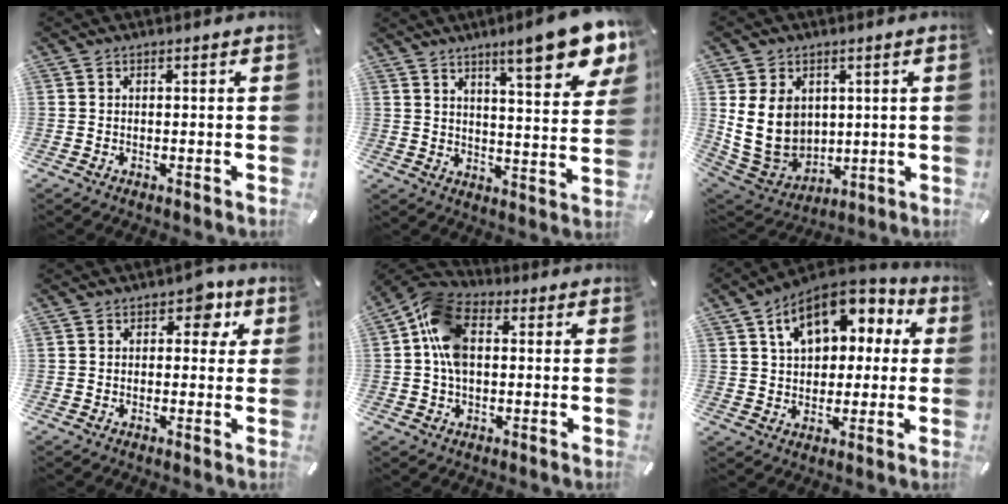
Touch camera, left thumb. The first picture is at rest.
{"total": 14.6, "force": [10.2, 3.2, 10.0], "torque": [-0.142, -0.062, 0.162]}
{"total": 12.7, "force": [2.3, 10.9, 6.2], "torque": [-0.140, -0.021, 0.045]}
{"total": 5.5, "force": [2.2, 3.7, 3.4], "torque": [-0.019, -0.007, 0.026]}
{"total": 11.8, "force": [1.3, 8.2, 8.4], "torque": [-0.183, 0.013, 0.022]}
{"total": 13.5, "force": [5.7, 9.7, 7.4], "torque": [-0.122, -0.022, 0.106]}